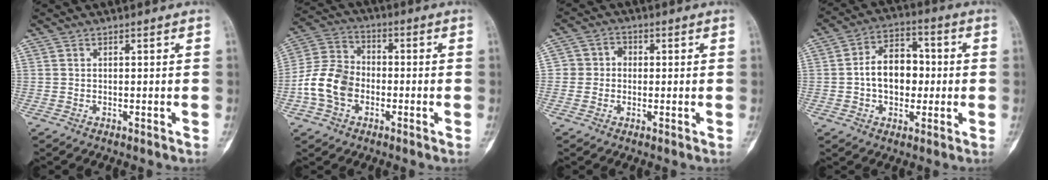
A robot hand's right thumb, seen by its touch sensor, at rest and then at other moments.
{"total": 11.3, "force": [-2.9, 8.5, 6.9], "torque": [-0.128, 0.032, -0.063]}
{"total": 4.3, "force": [-0.1, 4.1, 1.5], "torque": [-0.002, 0.016, -0.009]}
{"total": 11.1, "force": [-0.4, 7.8, 7.9], "torque": [-0.089, 0.027, -0.013]}